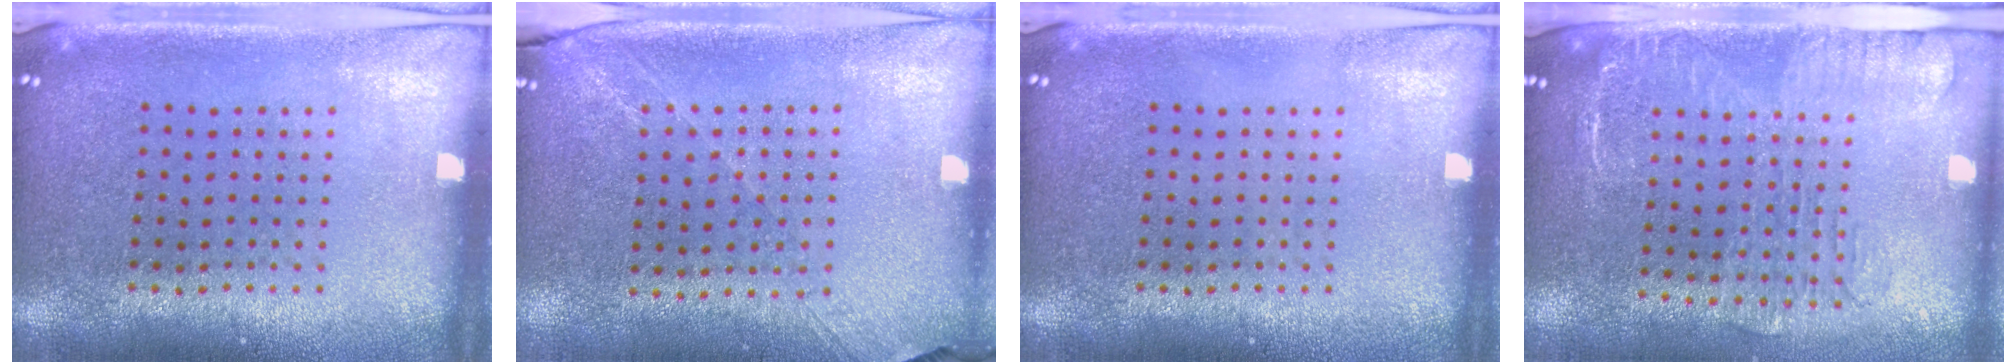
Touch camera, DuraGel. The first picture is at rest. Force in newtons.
{"total": 1.2, "press": 1.0, "slide": 0.7}
{"total": 0.0}
{"total": 1.9, "press": 1.6, "slide": 1.0}